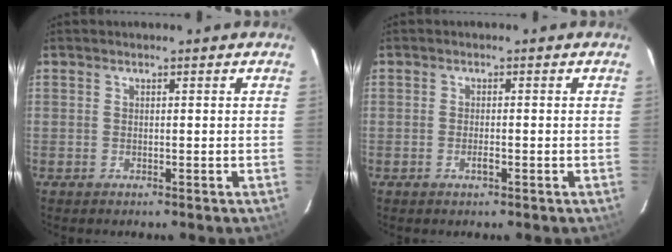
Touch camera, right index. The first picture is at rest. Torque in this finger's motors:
{"motor_torque": [-0.12, 0.03, -0.01, 0.00]}